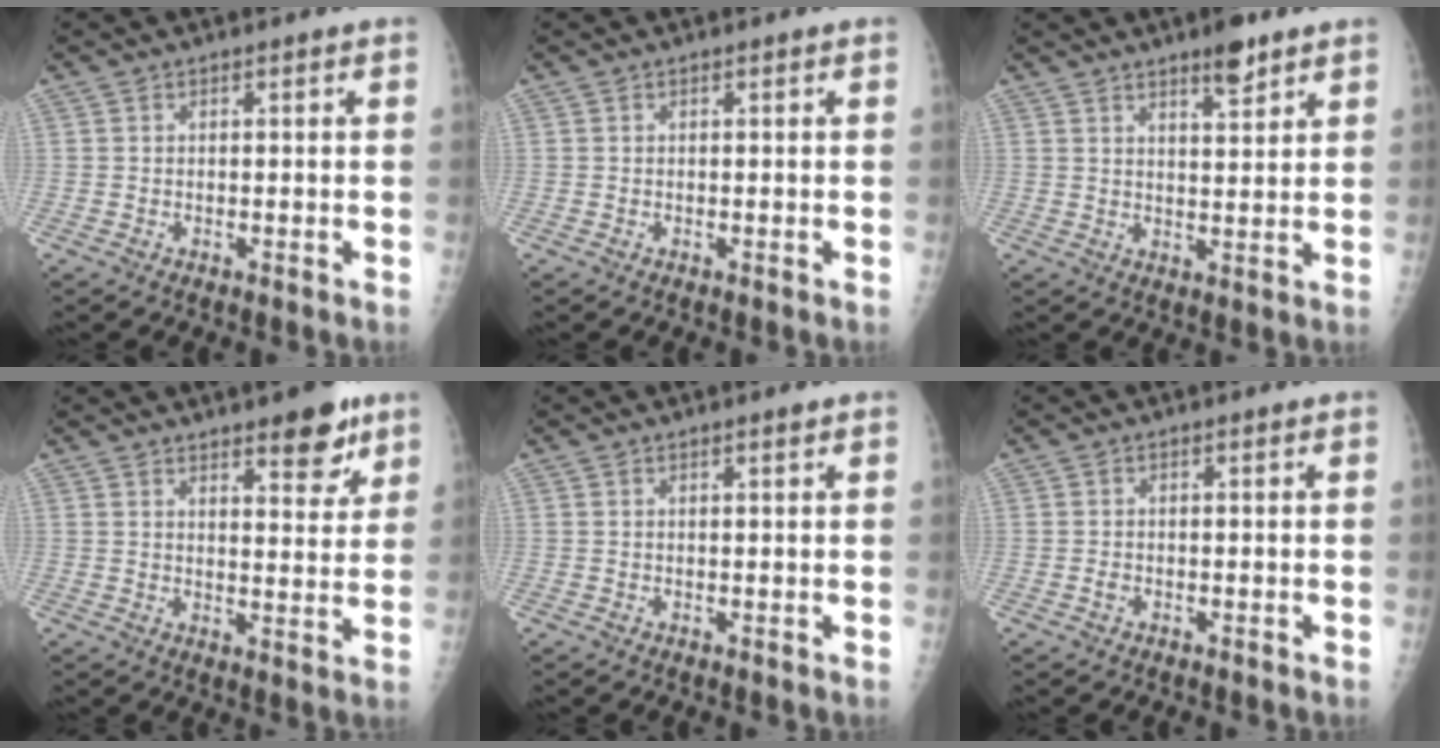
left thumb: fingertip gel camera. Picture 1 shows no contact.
{"total": 0.0}
{"total": 5.7, "force": [4.0, 1.5, 3.7], "torque": [-0.046, -0.027, 0.060]}
{"total": 9.1, "force": [5.9, 3.1, 6.2], "torque": [-0.059, -0.034, 0.081]}
{"total": 1.0, "force": [0.7, 0.1, 0.6], "torque": [-0.008, -0.004, 0.012]}
{"total": 0.7, "force": [-0.2, 0.5, 0.5], "torque": [-0.007, 0.000, -0.003]}